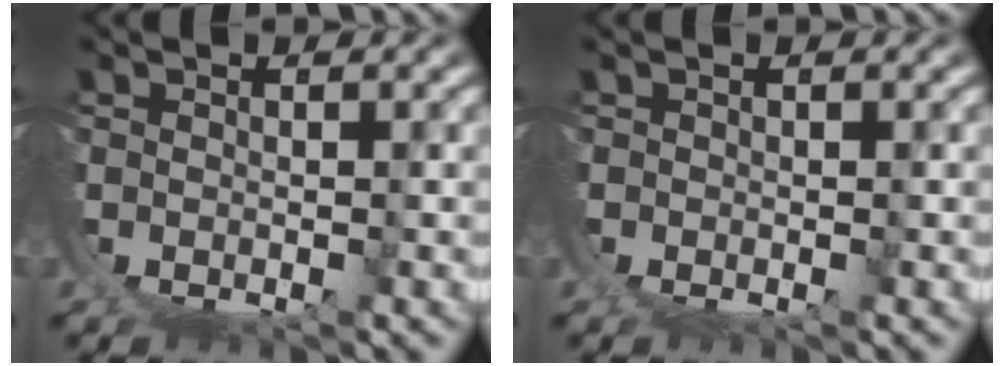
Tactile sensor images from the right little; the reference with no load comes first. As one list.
[{"total": 0.0}]